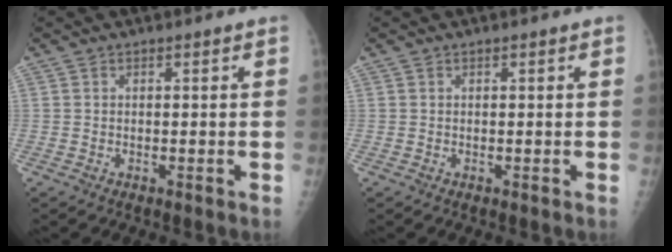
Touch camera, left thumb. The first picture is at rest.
{"total": 0.0}